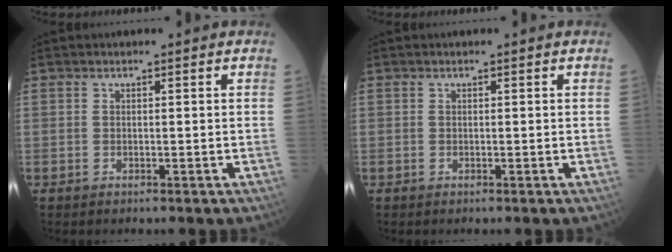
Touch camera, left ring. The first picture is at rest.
{"total": 0.0}